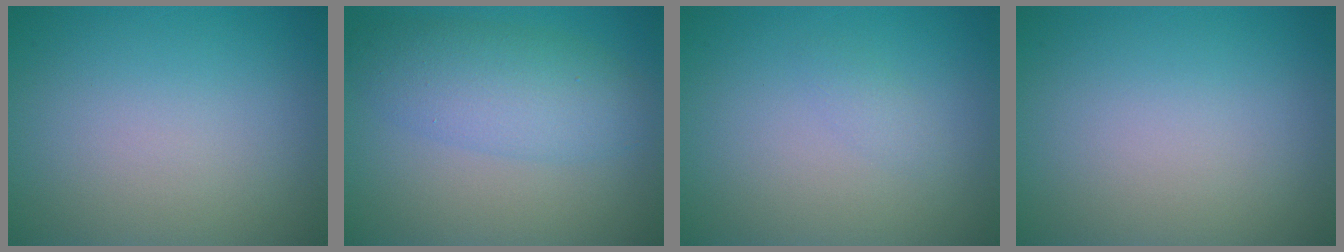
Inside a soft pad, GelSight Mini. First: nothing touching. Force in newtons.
{"total": 4.8, "press": 4.8, "slide": 0.1}
{"total": 0.8, "press": 0.8, "slide": 0.0}
{"total": 0.0}